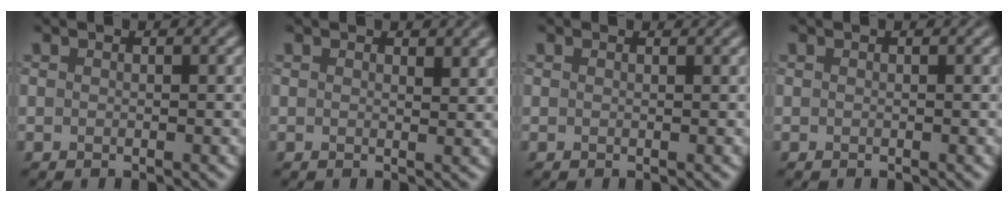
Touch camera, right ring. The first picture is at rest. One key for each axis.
{"total": 1.2, "fx": 0.9, "fy": 0.3, "fz": 0.7, "tx": -0.008, "ty": -0.003, "tz": 0.016}
{"total": 0.5, "fx": 0.5, "fy": 0.1, "fz": 0.1, "tx": -0.004, "ty": -0.004, "tz": 0.005}
{"total": 0.0}